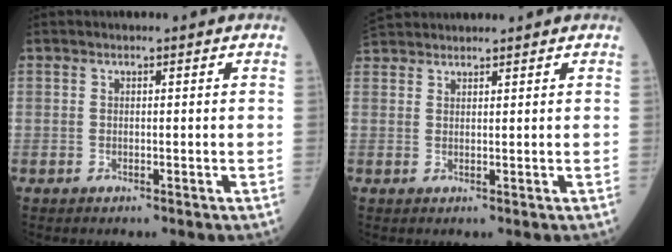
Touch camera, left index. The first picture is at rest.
{"total": 4.8, "force": [4.7, 0.7, 0.8], "torque": [-0.016, 0.041, 0.084]}